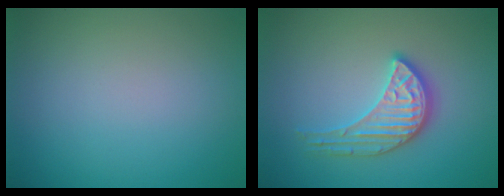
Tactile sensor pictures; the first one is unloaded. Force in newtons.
{"total": 3.5, "press": 3.3, "slide": 1.3}